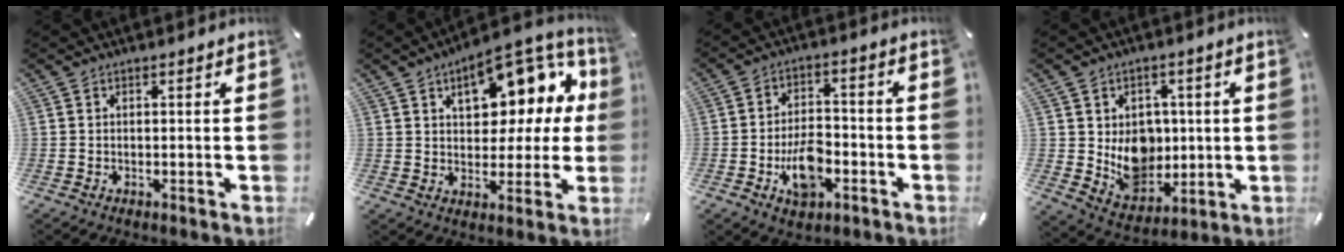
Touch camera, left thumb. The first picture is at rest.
{"total": 16.9, "force": [7.3, 9.7, 11.8], "torque": [-0.146, -0.045, 0.123]}
{"total": 10.1, "force": [-3.9, 6.2, 7.0], "torque": [-0.124, 0.019, -0.066]}
{"total": 11.1, "force": [1.1, 9.9, 4.9], "torque": [-0.074, -0.011, 0.032]}